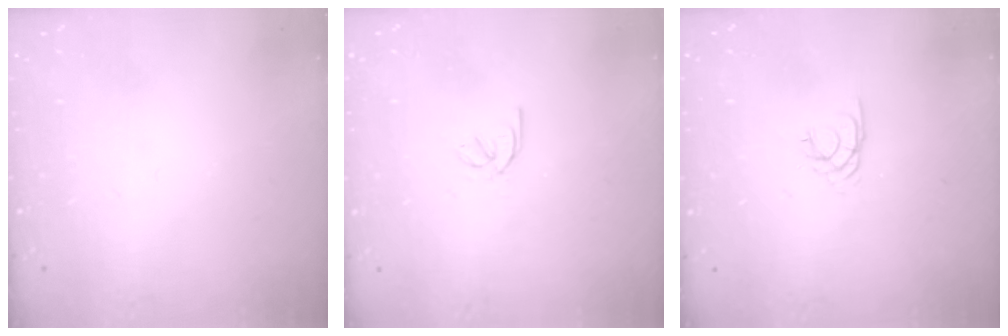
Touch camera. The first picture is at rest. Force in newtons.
{"total": 2.3, "press": 2.2, "slide": 0.5}
{"total": 1.7, "press": 1.7, "slide": 0.1}